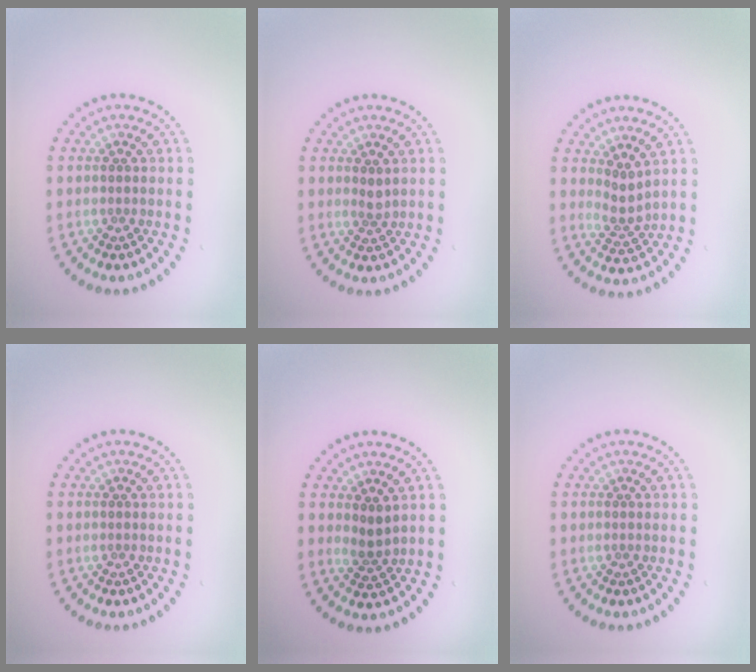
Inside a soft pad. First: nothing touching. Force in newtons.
{"total": 0.9, "press": 0.7, "slide": 0.7}
{"total": 2.1, "press": 1.4, "slide": 1.5}
{"total": 0.0}
{"total": 1.6, "press": 1.3, "slide": 1.0}
{"total": 0.0}